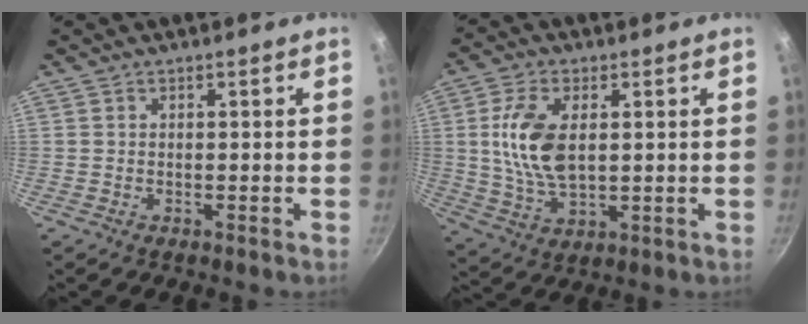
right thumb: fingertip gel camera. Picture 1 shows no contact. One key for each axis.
{"total": 11.7, "fx": 1.9, "fy": 6.4, "fz": 9.6, "tx": -0.182, "ty": -0.008, "tz": 0.039}